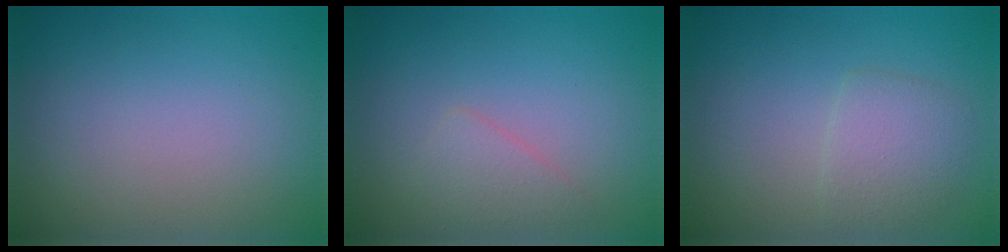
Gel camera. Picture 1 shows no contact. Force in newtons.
{"total": 1.7, "press": 1.7, "slide": 0.1}
{"total": 2.6, "press": 2.6, "slide": 0.1}